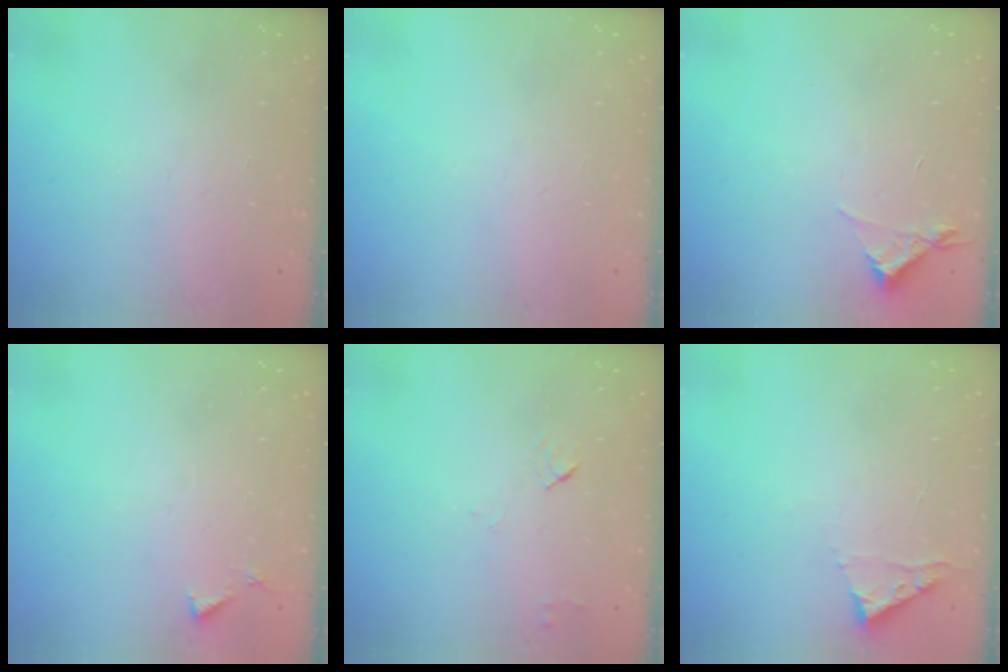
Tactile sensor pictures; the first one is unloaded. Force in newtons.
{"total": 0.0}
{"total": 4.4, "press": 4.4, "slide": 0.4}
{"total": 3.2, "press": 3.2, "slide": 0.2}
{"total": 4.6, "press": 4.5, "slide": 0.6}
{"total": 2.8, "press": 2.8, "slide": 0.3}